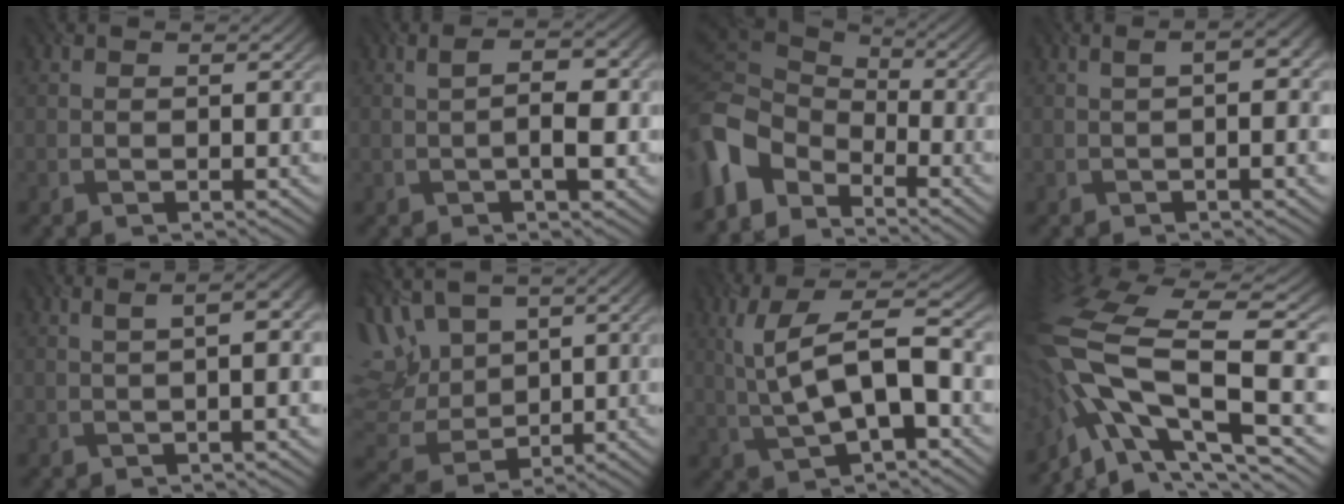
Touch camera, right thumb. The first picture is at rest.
{"total": 4.7, "force": [-0.5, 1.4, 4.5], "torque": [-0.074, 0.004, -0.006]}
{"total": 10.5, "force": [-5.0, 7.0, 6.0], "torque": [-0.165, -0.017, -0.107]}
{"total": 5.3, "force": [0.1, 1.6, 5.1], "torque": [-0.057, 0.009, 0.001]}
{"total": 6.3, "force": [0.6, 1.9, 6.0], "torque": [-0.061, 0.020, 0.003]}
{"total": 11.3, "force": [4.4, 7.6, 7.2], "torque": [-0.203, 0.027, 0.089]}
{"total": 11.2, "force": [0.1, 4.5, 10.2], "torque": [-0.192, 0.016, 0.000]}
{"total": 17.1, "force": [-4.5, 7.2, 14.9], "torque": [-0.335, -0.014, -0.075]}